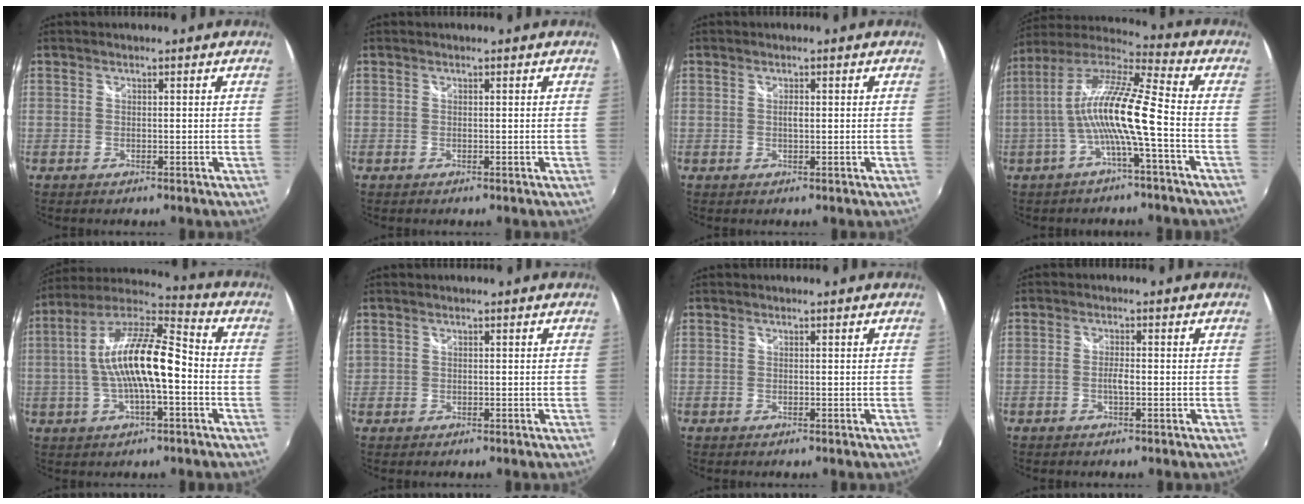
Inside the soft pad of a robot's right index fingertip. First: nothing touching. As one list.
[{"total": 0.0}, {"total": 1.0, "force": [0.1, 0.5, 0.9], "torque": [-0.014, 0.000, 0.001]}, {"total": 13.3, "force": [-2.7, 0.6, 13.0], "torque": [-0.236, 0.008, -0.053]}, {"total": 16.0, "force": [-1.9, 4.5, 15.3], "torque": [-0.285, 0.013, -0.039]}, {"total": 0.9, "force": [0.2, 0.9, 0.2], "torque": [-0.002, 0.000, 0.003]}, {"total": 0.0}, {"total": 1.9, "force": [-0.6, 0.3, 1.7], "torque": [-0.036, 0.001, -0.014]}]